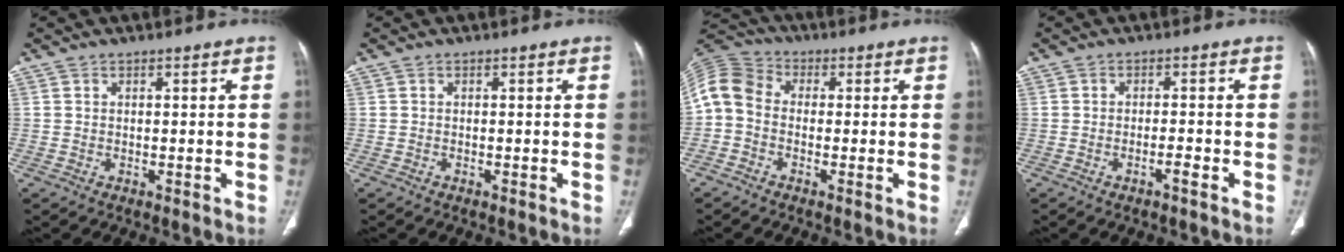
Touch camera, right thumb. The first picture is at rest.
{"total": 0.0}
{"total": 7.8, "force": [-0.8, 6.1, 4.9], "torque": [-0.094, 0.025, -0.035]}
{"total": 2.0, "force": [-1.2, 0.2, 1.6], "torque": [-0.030, 0.006, -0.022]}